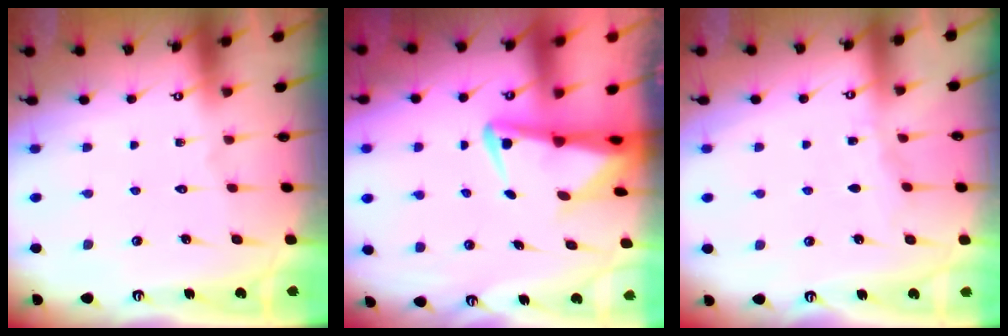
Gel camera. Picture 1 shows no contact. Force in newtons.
{"total": 4.1, "press": 4.0, "slide": 1.0}
{"total": 3.5, "press": 3.4, "slide": 0.5}